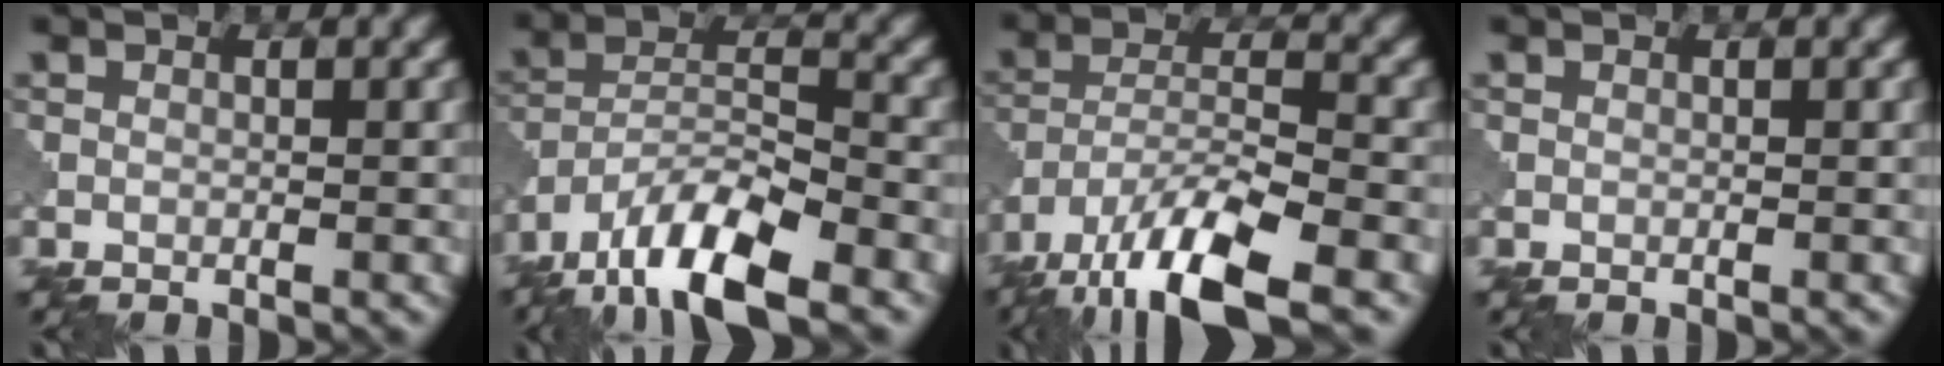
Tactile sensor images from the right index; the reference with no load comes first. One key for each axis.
{"total": 10.5, "fx": -7.6, "fy": 3.0, "fz": 6.6, "tx": -0.110, "ty": 0.002, "tz": -0.147}
{"total": 11.8, "fx": -8.1, "fy": 3.4, "fz": 7.8, "tx": -0.146, "ty": -0.008, "tz": -0.158}
{"total": 0.0}